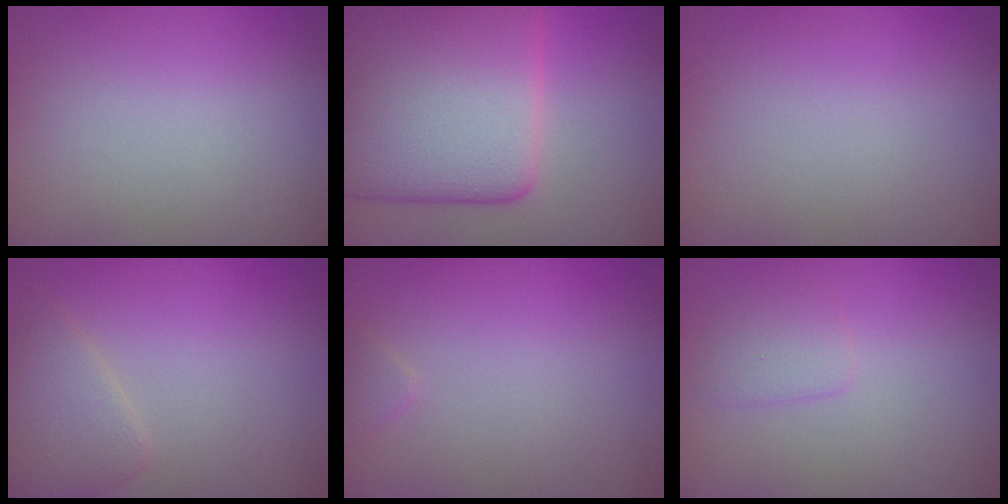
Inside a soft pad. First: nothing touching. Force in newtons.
{"total": 12.9, "press": 12.9, "slide": 0.7}
{"total": 0.0}
{"total": 2.5, "press": 2.5, "slide": 0.0}
{"total": 0.7, "press": 0.7, "slide": 0.1}
{"total": 1.3, "press": 1.3, "slide": 0.1}